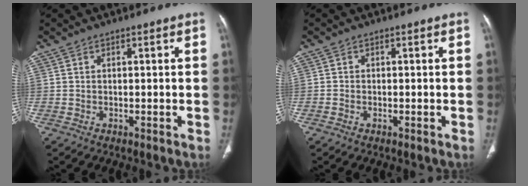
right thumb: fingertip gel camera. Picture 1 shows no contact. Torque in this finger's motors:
{"motor_torque": [-0.31, -0.03, -0.47, 0.34, -0.06]}